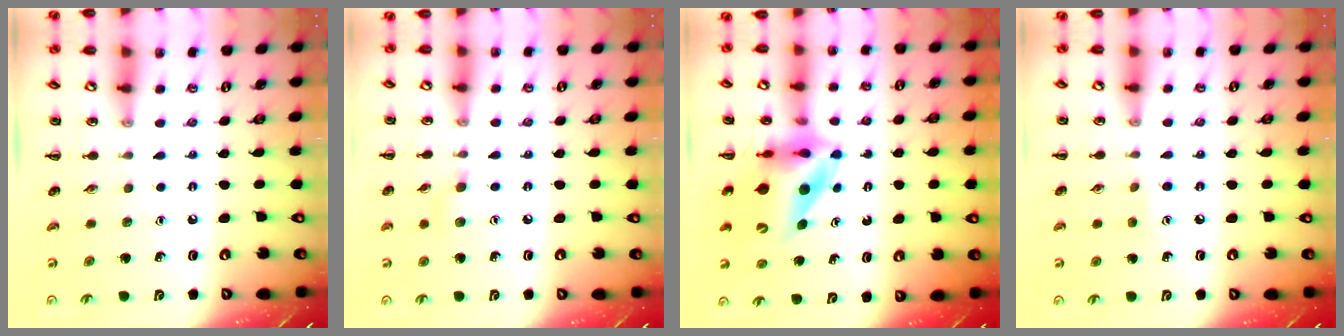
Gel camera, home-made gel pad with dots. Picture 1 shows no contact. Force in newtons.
{"total": 6.4, "press": 6.1, "slide": 2.0}
{"total": 12.2, "press": 11.6, "slide": 3.6}
{"total": 2.0, "press": 1.9, "slide": 0.6}